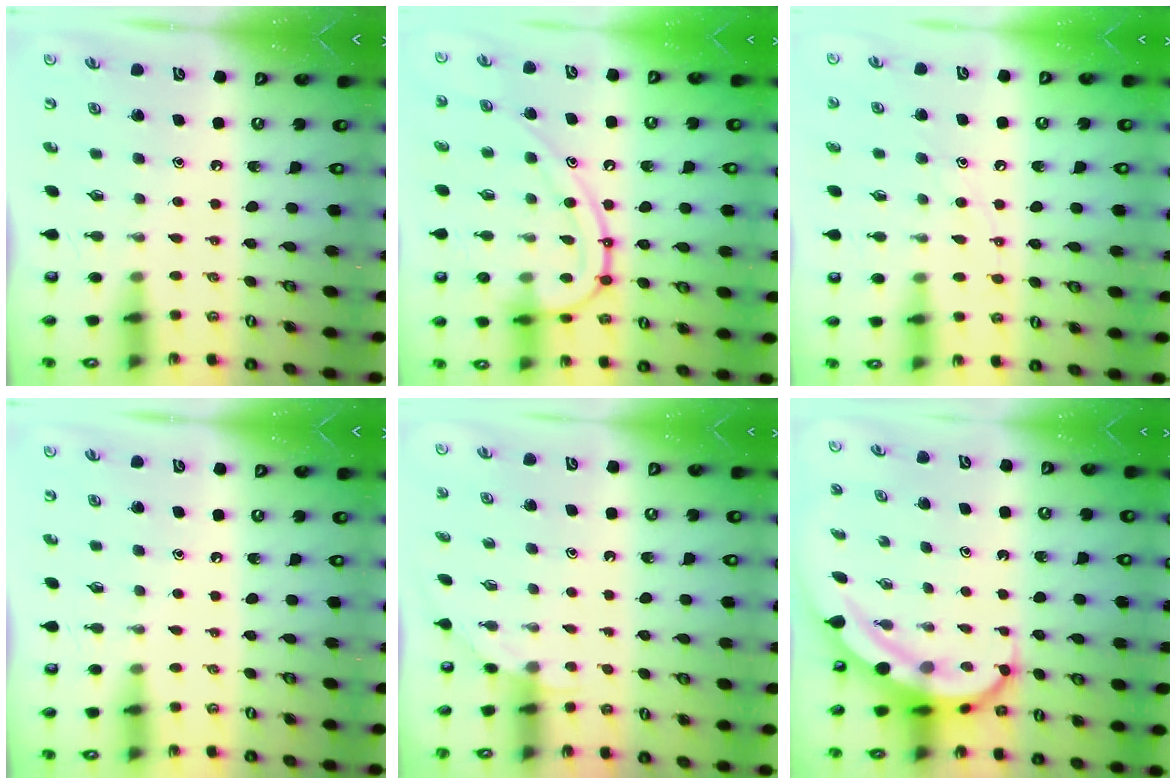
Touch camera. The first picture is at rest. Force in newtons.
{"total": 14.4, "press": 14.4, "slide": 0.9}
{"total": 8.5, "press": 8.4, "slide": 0.7}
{"total": 0.0}
{"total": 2.5, "press": 2.5, "slide": 0.2}
{"total": 9.2, "press": 9.1, "slide": 0.9}